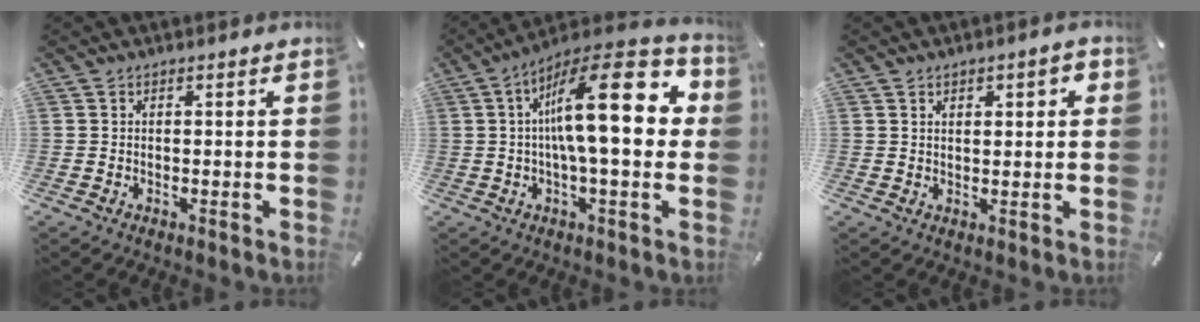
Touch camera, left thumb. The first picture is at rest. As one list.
[{"total": 21.3, "force": [3.6, 6.8, 19.9], "torque": [-0.319, -0.025, 0.045]}, {"total": 2.7, "force": [0.9, 1.5, 2.1], "torque": [-0.033, 0.002, 0.011]}]